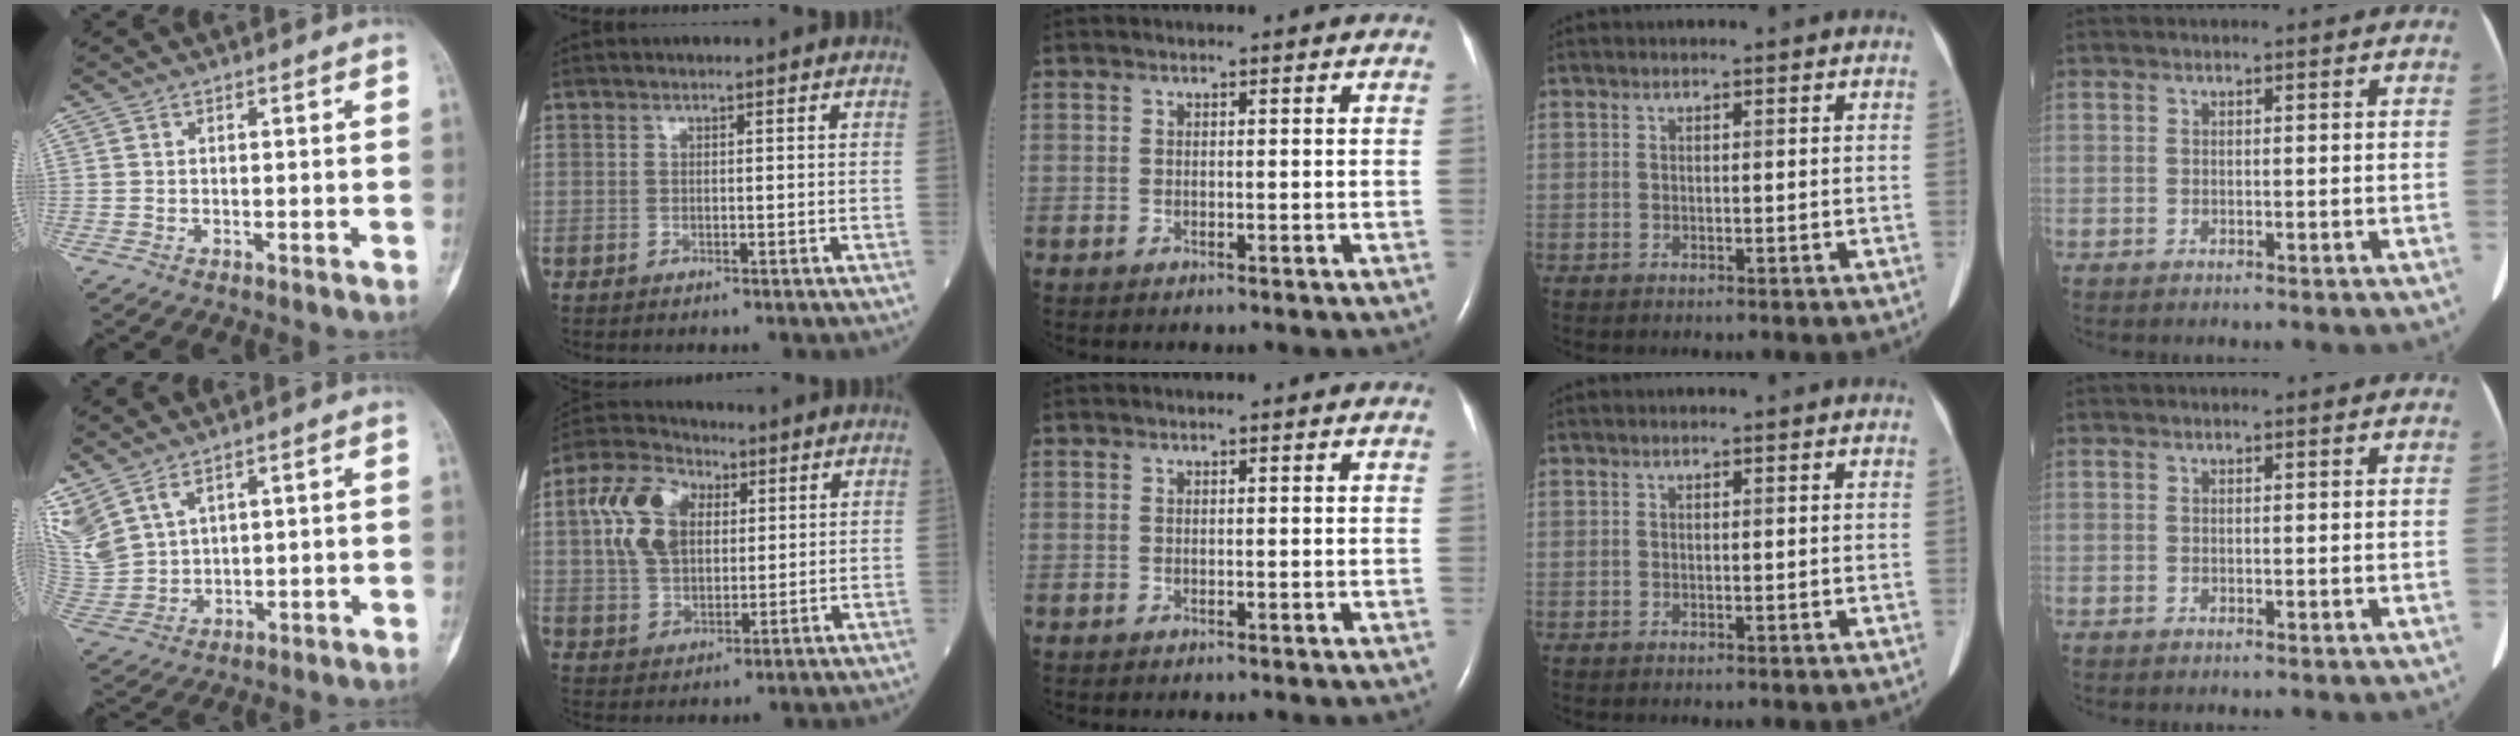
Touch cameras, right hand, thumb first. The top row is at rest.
{"thumb": {"total": 11.2, "force": [6.8, 5.8, 6.7], "torque": [-0.172, -0.018, 0.160]}, "index": {"total": 11.5, "force": [3.3, 7.2, 8.3], "torque": [-0.190, 0.031, 0.063]}}